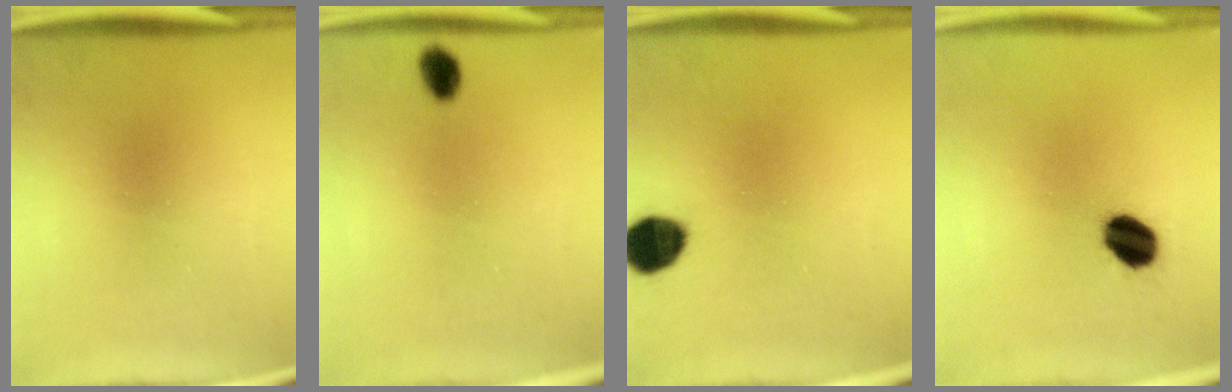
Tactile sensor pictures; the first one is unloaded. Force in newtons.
{"total": 2.7}
{"total": 8.0}
{"total": 8.5}